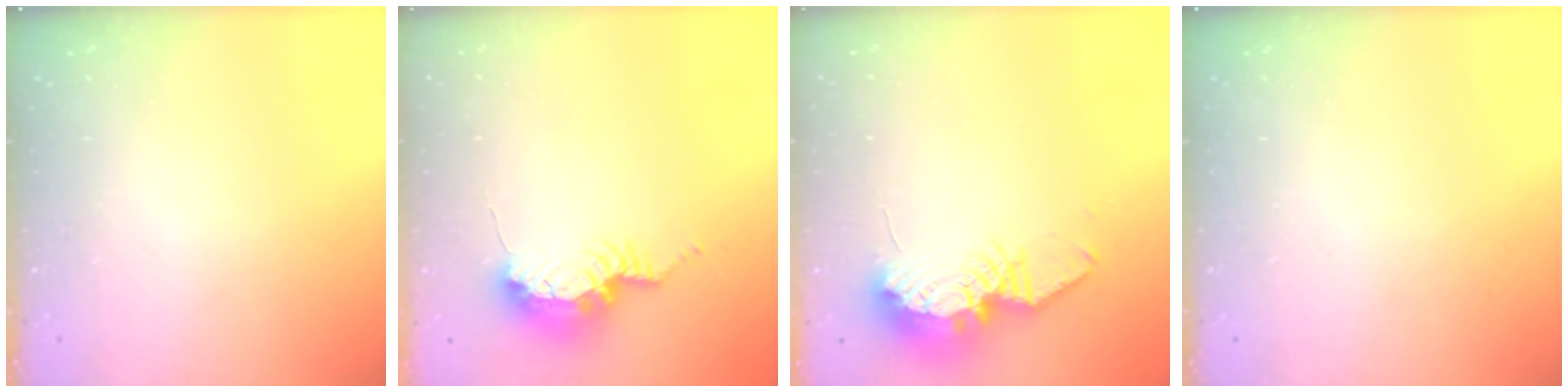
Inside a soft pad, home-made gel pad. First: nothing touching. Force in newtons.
{"total": 15.2, "press": 10.9, "slide": 10.5}
{"total": 13.4, "press": 13.4, "slide": 1.2}
{"total": 0.0}